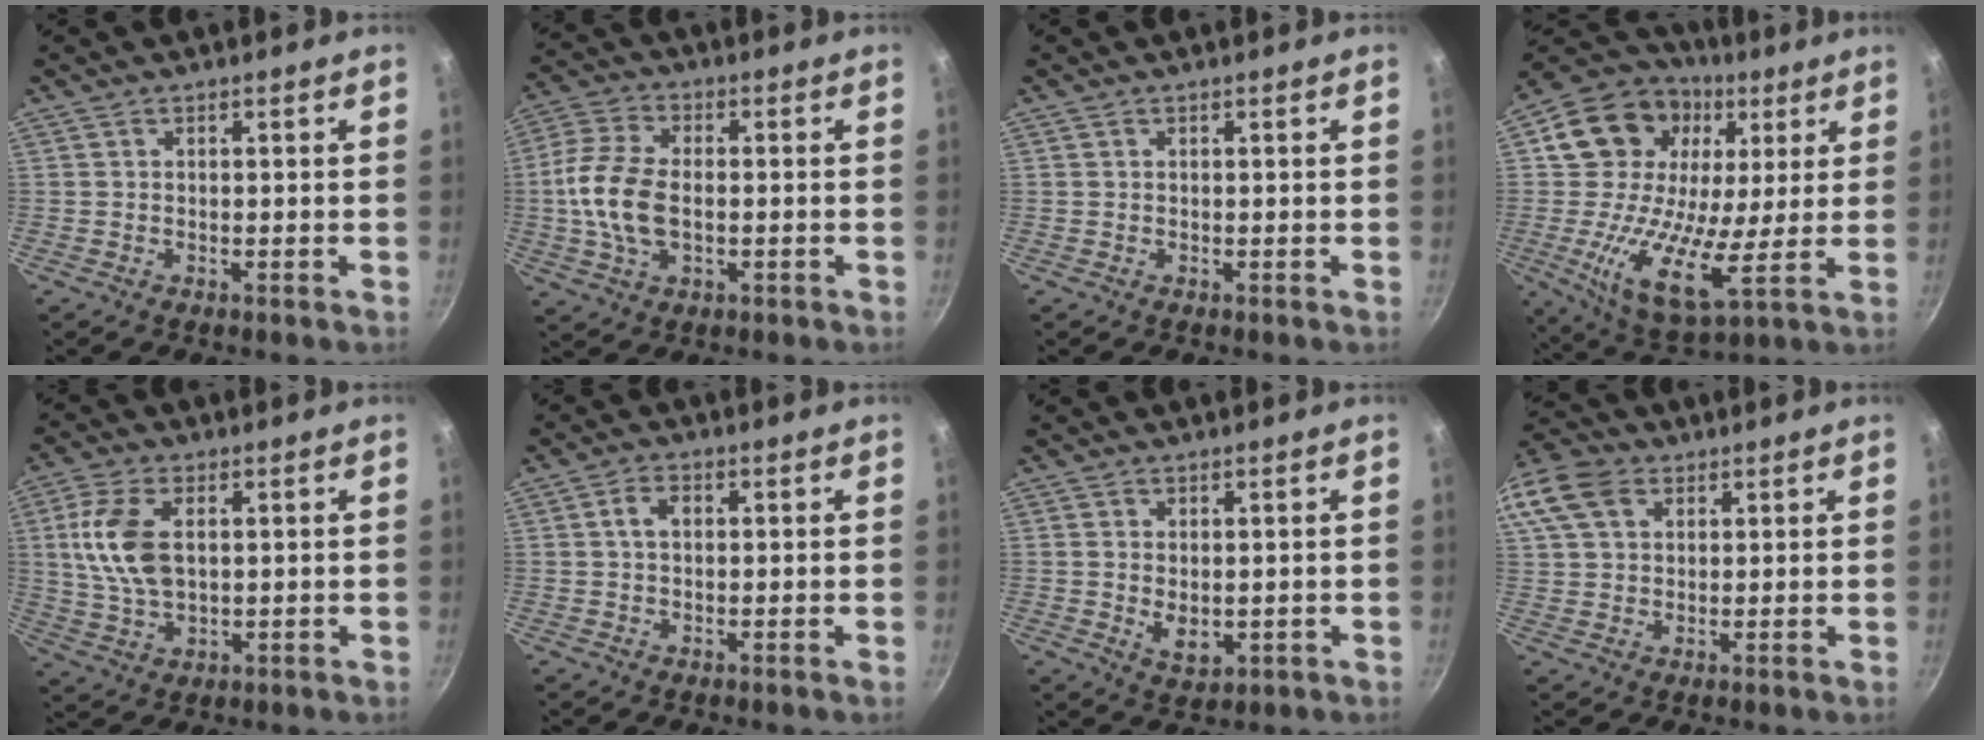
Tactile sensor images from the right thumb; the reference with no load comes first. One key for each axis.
{"total": 12.0, "fx": -0.9, "fy": 7.2, "fz": 9.5, "tx": -0.189, "ty": 0.019, "tz": -0.026}
{"total": 0.0}
{"total": 22.3, "fx": 4.4, "fy": 15.2, "fz": 15.7, "tx": -0.259, "ty": -0.007, "tz": 0.060}
{"total": 10.6, "fx": 1.9, "fy": 6.0, "fz": 8.6, "tx": -0.167, "ty": -0.002, "tz": 0.036}
{"total": 2.9, "fx": 0.4, "fy": 2.0, "fz": 2.0, "tx": -0.035, "ty": 0.009, "tz": 0.005}
{"total": 4.5, "fx": 0.0, "fy": 2.9, "fz": 3.5, "tx": -0.057, "ty": -0.014, "tz": 0.009}
{"total": 17.9, "fx": 7.5, "fy": 13.0, "fz": 9.7, "tx": -0.233, "ty": 0.041, "tz": 0.135}